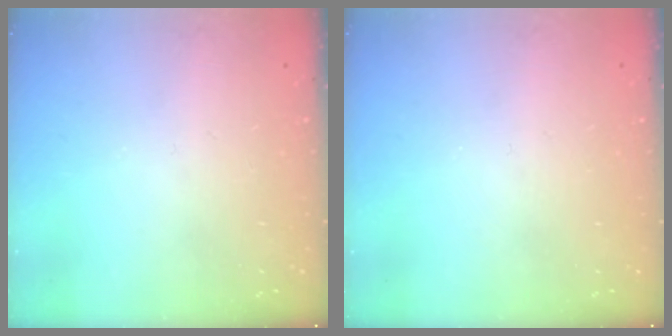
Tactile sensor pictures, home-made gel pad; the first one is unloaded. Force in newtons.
{"total": 0.0}